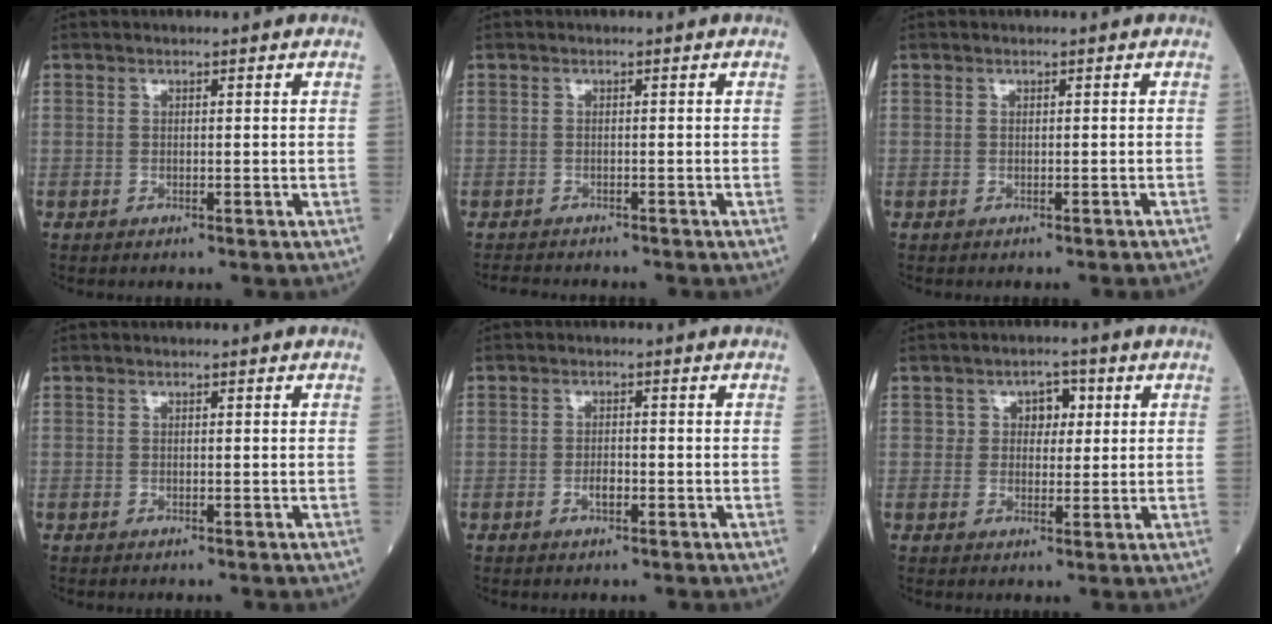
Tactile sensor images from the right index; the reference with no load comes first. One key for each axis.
{"total": 3.6, "fx": -3.4, "fy": 0.6, "fz": 1.0, "tx": -0.014, "ty": -0.011, "tz": -0.053}
{"total": 1.3, "fx": -1.1, "fy": -0.4, "fz": 0.5, "tx": -0.005, "ty": 0.002, "tz": -0.013}
{"total": 0.0}
{"total": 1.8, "fx": -0.8, "fy": 0.7, "fz": 1.5, "tx": -0.023, "ty": 0.004, "tz": -0.012}
{"total": 3.9, "fx": 1.2, "fy": 2.9, "fz": 2.4, "tx": -0.026, "ty": 0.009, "tz": 0.015}